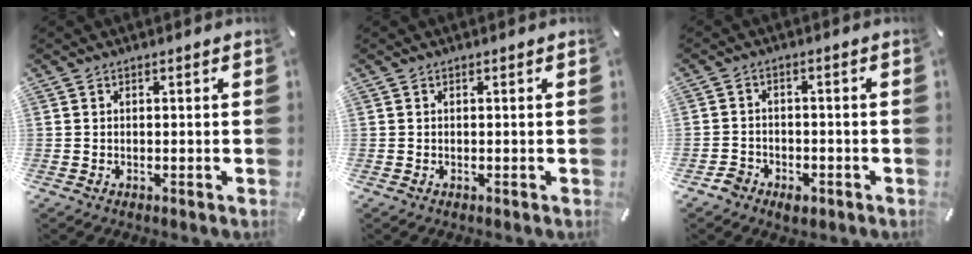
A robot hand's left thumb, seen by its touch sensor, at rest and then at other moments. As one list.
[{"total": 0.0}, {"total": 3.8, "force": [-2.4, 2.8, 1.0], "torque": [-0.021, 0.009, -0.047]}]